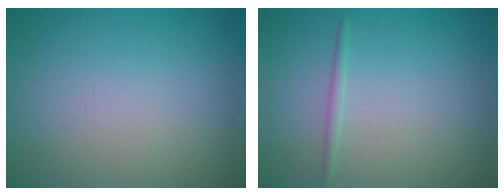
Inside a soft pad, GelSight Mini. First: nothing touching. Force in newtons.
{"total": 0.8, "press": 0.8, "slide": 0.0}